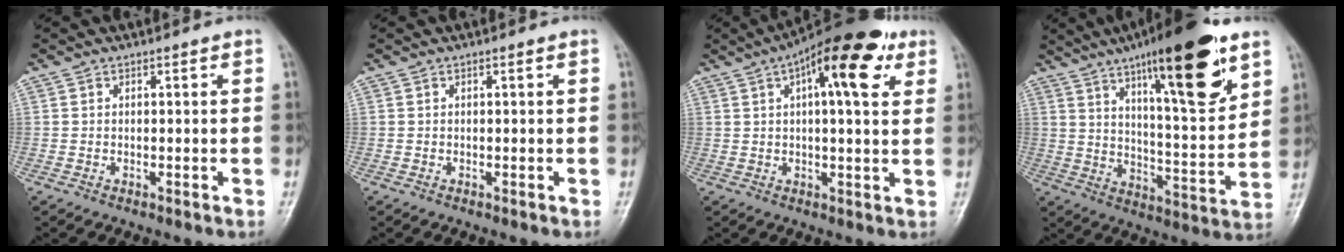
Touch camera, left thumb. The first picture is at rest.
{"total": 0.0}
{"total": 16.2, "force": [7.1, 5.7, 13.4], "torque": [-0.176, 0.007, 0.097]}
{"total": 22.3, "force": [12.6, 5.0, 17.7], "torque": [-0.245, -0.054, 0.200]}